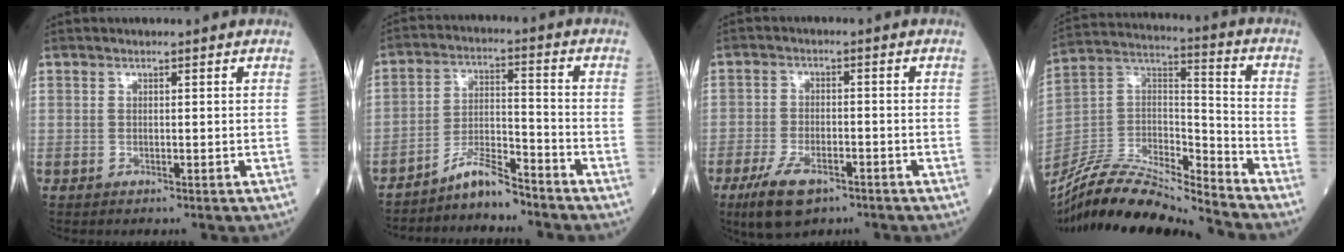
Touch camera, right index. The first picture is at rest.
{"total": 6.0, "force": [-5.5, 0.6, 2.2], "torque": [-0.044, 0.001, -0.103]}
{"total": 7.3, "force": [-4.6, 3.0, 4.9], "torque": [-0.104, -0.011, -0.077]}
{"total": 19.8, "force": [-18.5, 1.2, 7.0], "torque": [-0.143, 0.017, -0.336]}